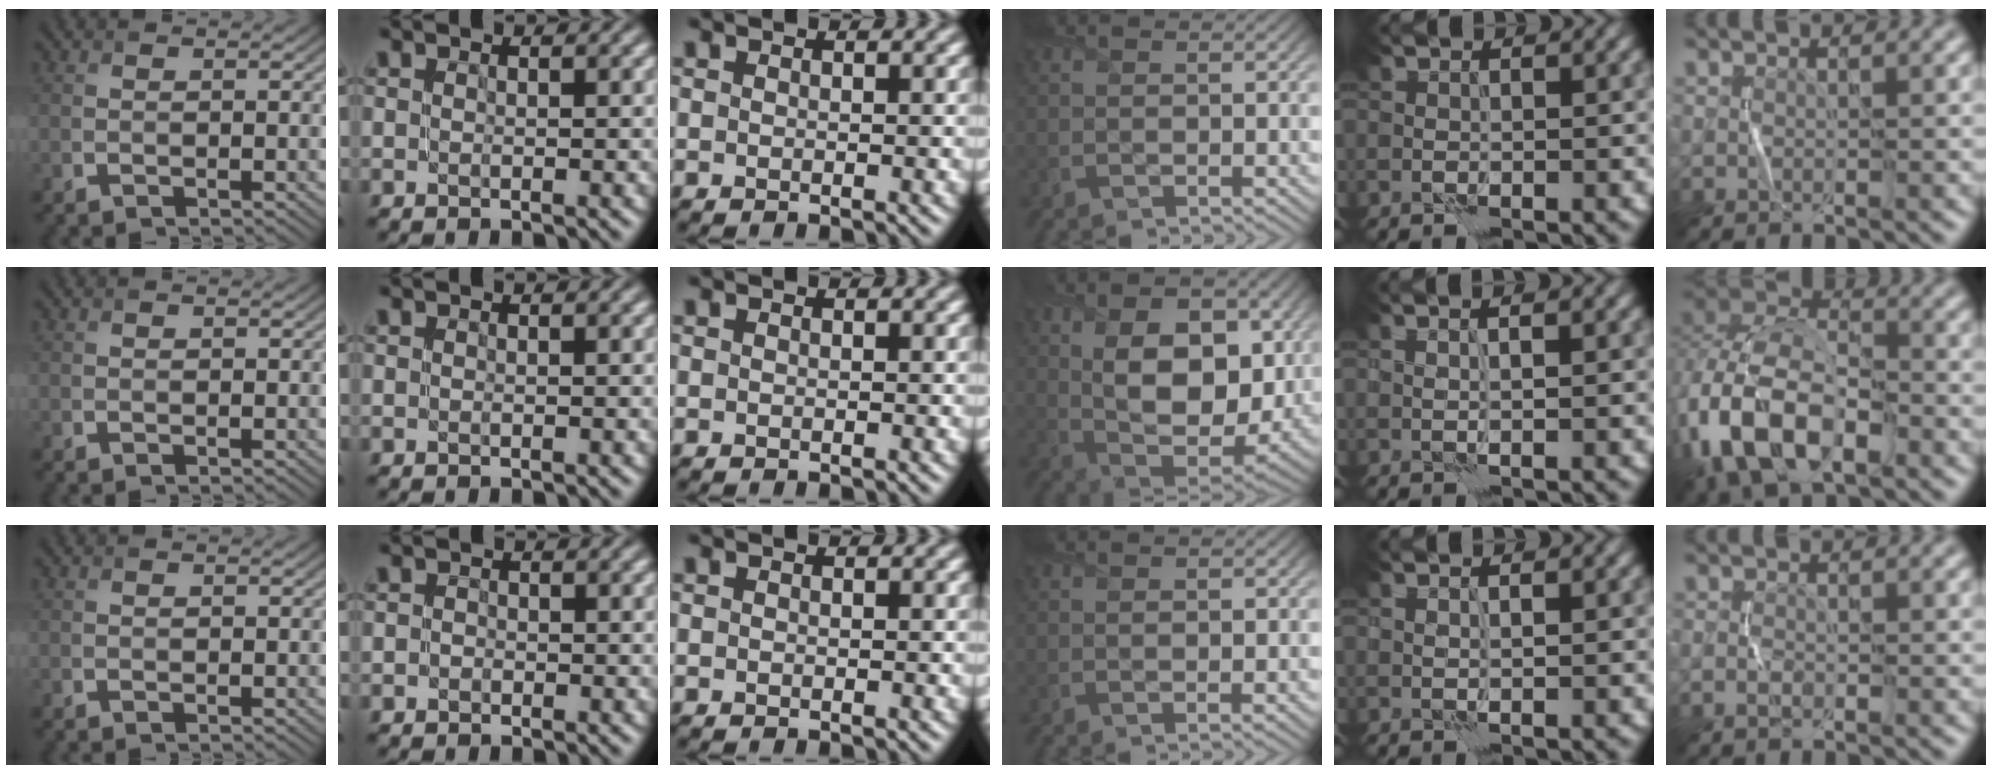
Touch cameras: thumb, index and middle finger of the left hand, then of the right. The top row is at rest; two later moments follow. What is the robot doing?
{"motion": "fold", "object": "scarf"}